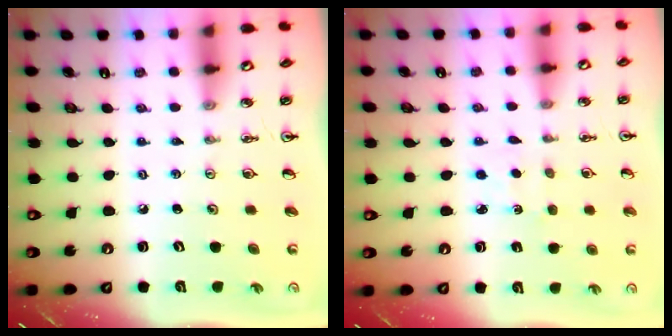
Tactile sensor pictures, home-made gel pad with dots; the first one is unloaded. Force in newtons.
{"total": 1.3, "press": 1.2, "slide": 0.3}